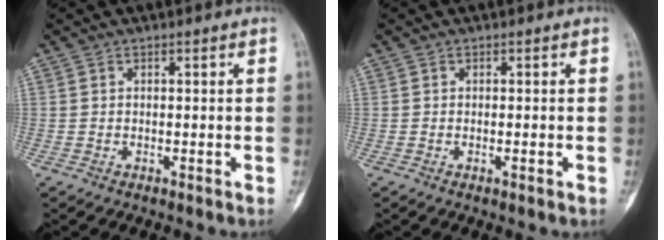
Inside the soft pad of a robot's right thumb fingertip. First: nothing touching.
{"total": 1.0, "force": [-0.3, 0.1, 0.9], "torque": [-0.011, -0.001, -0.003]}